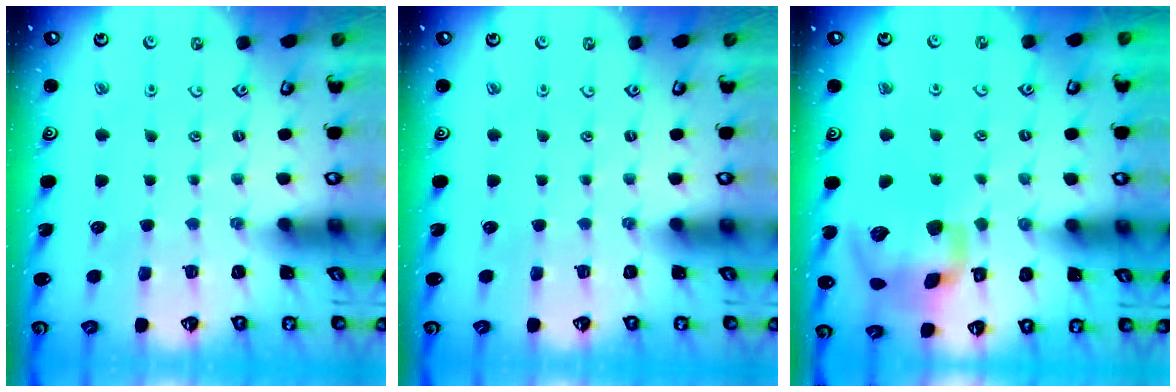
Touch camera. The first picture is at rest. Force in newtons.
{"total": 0.0}
{"total": 17.3, "press": 17.0, "slide": 2.8}